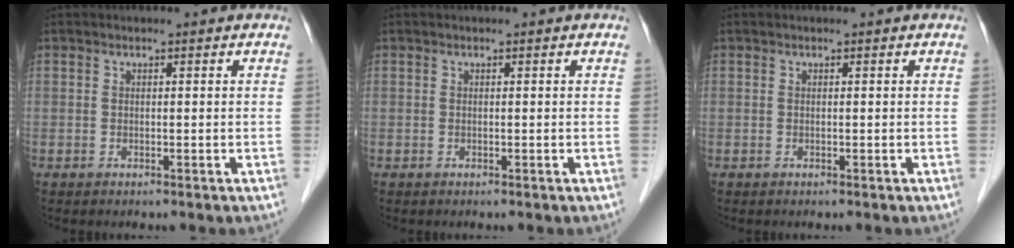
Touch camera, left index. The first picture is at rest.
{"total": 0.0}
{"total": 0.0}